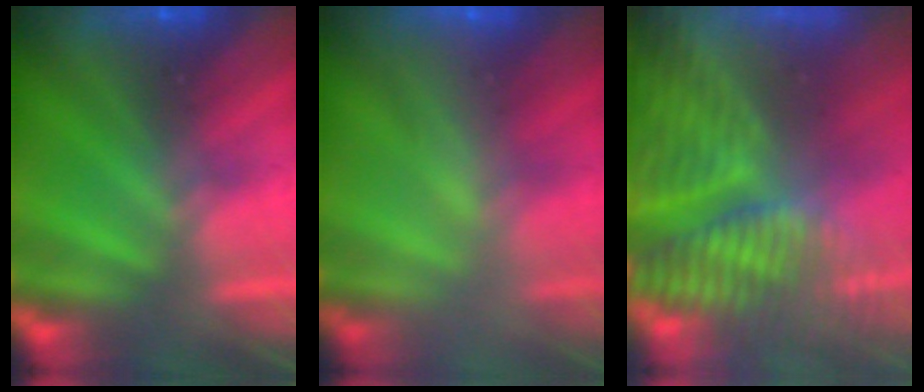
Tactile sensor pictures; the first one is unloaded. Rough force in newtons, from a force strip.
{"total": 2.2}
{"total": 7.4}